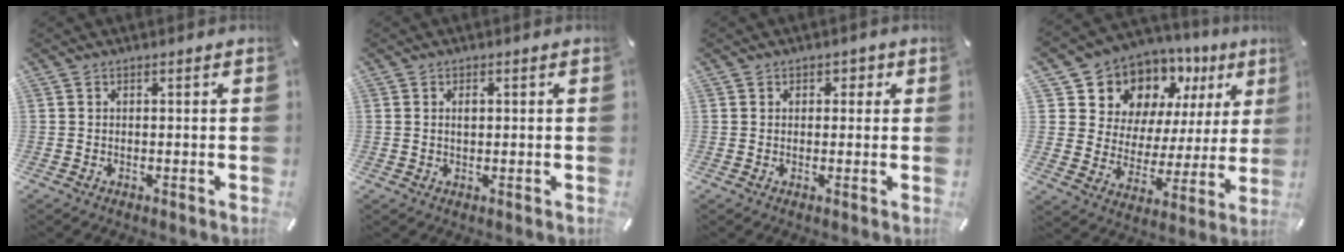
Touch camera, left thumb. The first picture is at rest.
{"total": 1.5, "force": [0.4, 0.9, 1.2], "torque": [-0.019, 0.000, 0.005]}
{"total": 1.8, "force": [0.3, 1.7, 0.6], "torque": [0.002, 0.001, -0.001]}
{"total": 11.6, "force": [8.3, 7.9, 1.9], "torque": [-0.042, -0.083, 0.151]}